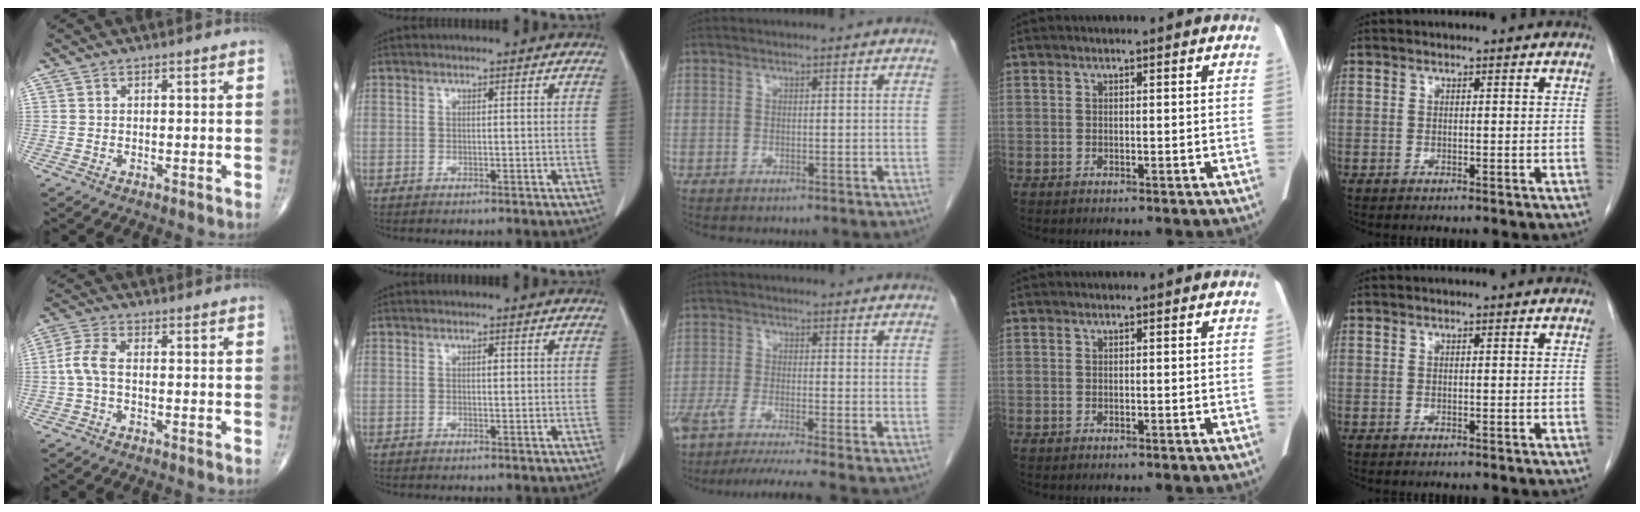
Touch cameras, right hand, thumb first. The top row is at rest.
{"thumb": {"total": 4.3, "force": [-0.6, 1.8, 3.8], "torque": [-0.094, 0.008, -0.020]}, "index": {"total": 0.6, "force": [0.1, 0.3, 0.5], "torque": [-0.009, 0.001, 0.001]}, "middle": {"total": 10.5, "force": [-9.0, -1.1, 5.4], "torque": [-0.071, -0.026, -0.143]}}